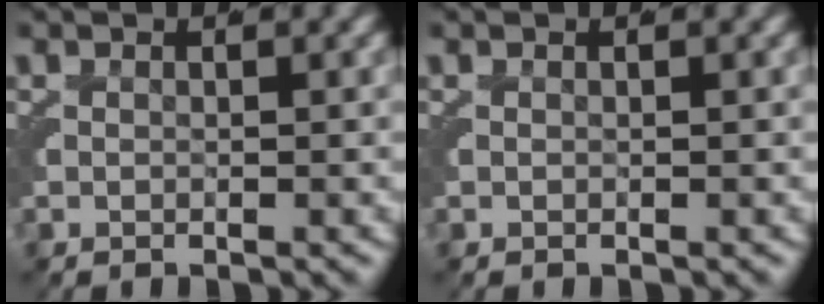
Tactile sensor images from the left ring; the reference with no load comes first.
{"total": 0.0}